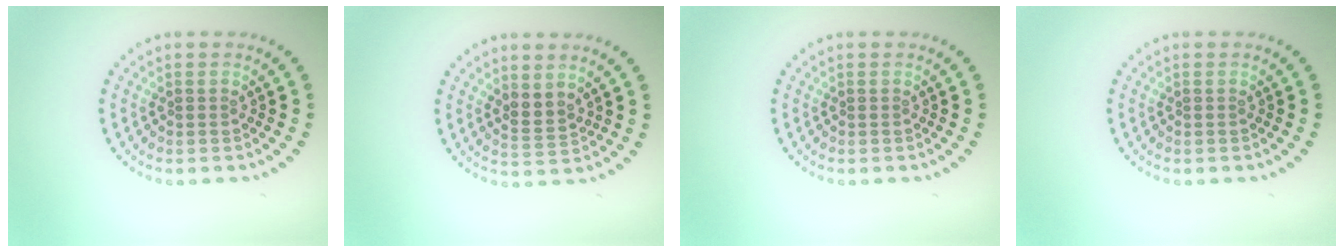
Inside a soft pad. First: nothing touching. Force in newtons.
{"total": 2.0, "press": 1.4, "slide": 1.4}
{"total": 0.0}
{"total": 0.0}